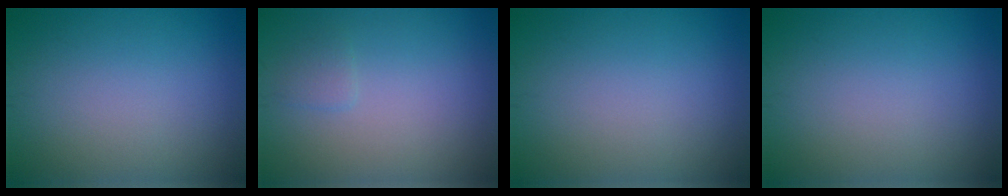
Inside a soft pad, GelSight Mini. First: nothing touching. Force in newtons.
{"total": 0.9, "press": 0.9, "slide": 0.1}
{"total": 0.0}
{"total": 0.0}